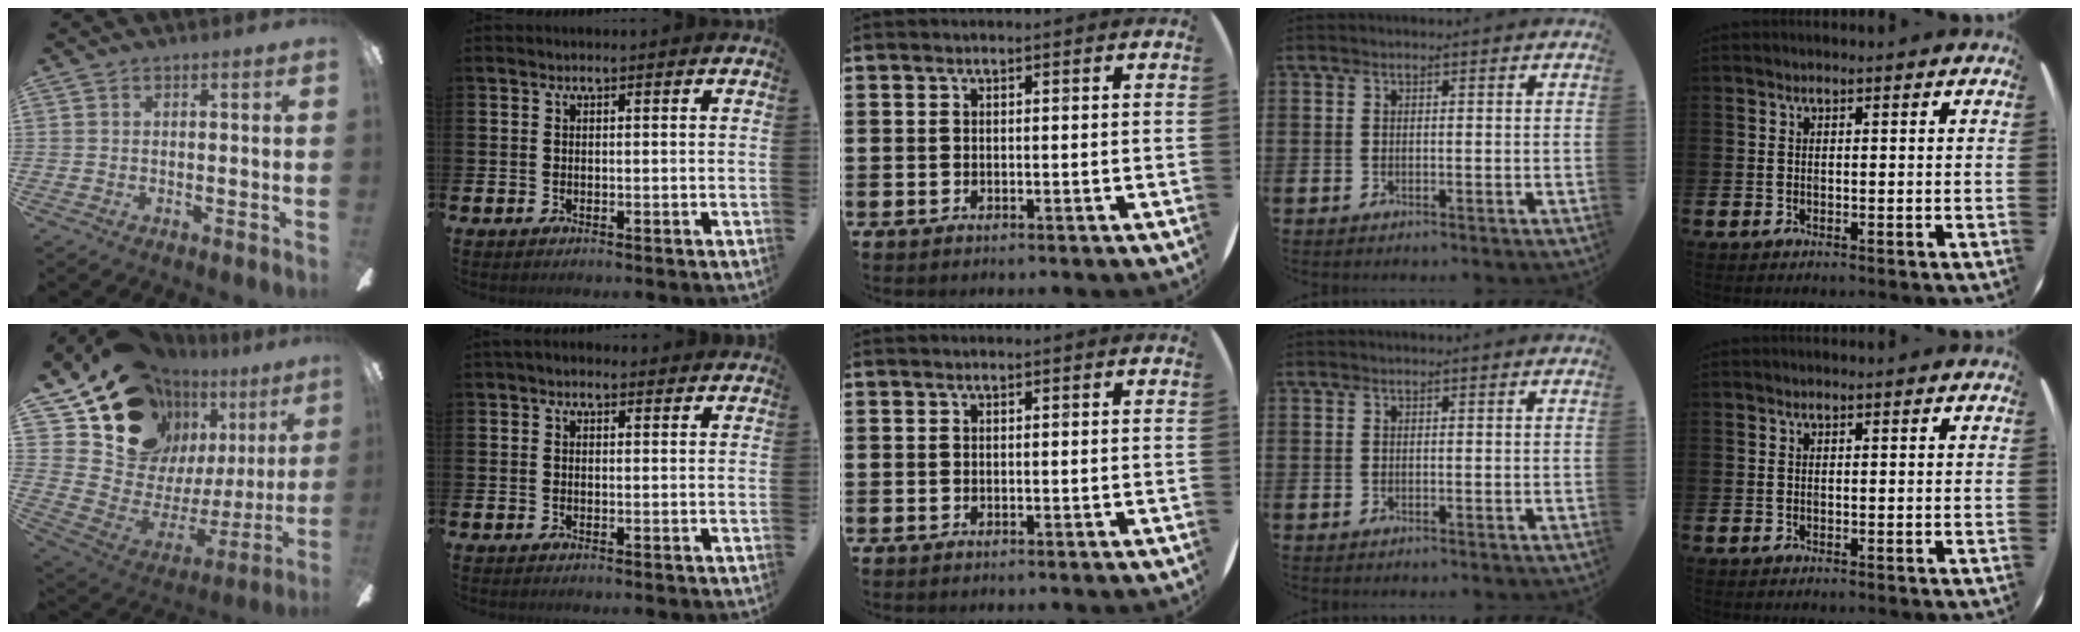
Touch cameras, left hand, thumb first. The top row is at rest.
{"thumb": {"total": 20.6, "force": [15.7, 11.5, 6.7], "torque": [-0.127, -0.109, 0.303]}, "index": {"total": 1.1, "force": [0.7, 0.6, 0.5], "torque": [-0.006, 0.006, 0.012]}}